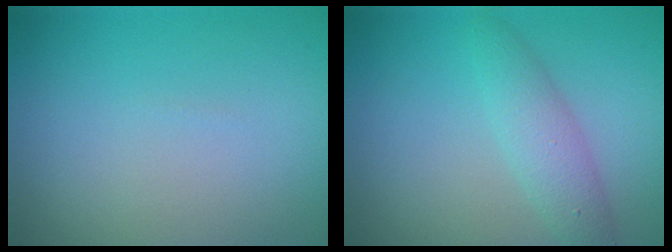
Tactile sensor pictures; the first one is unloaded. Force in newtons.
{"total": 2.8, "press": 2.8, "slide": 0.1}